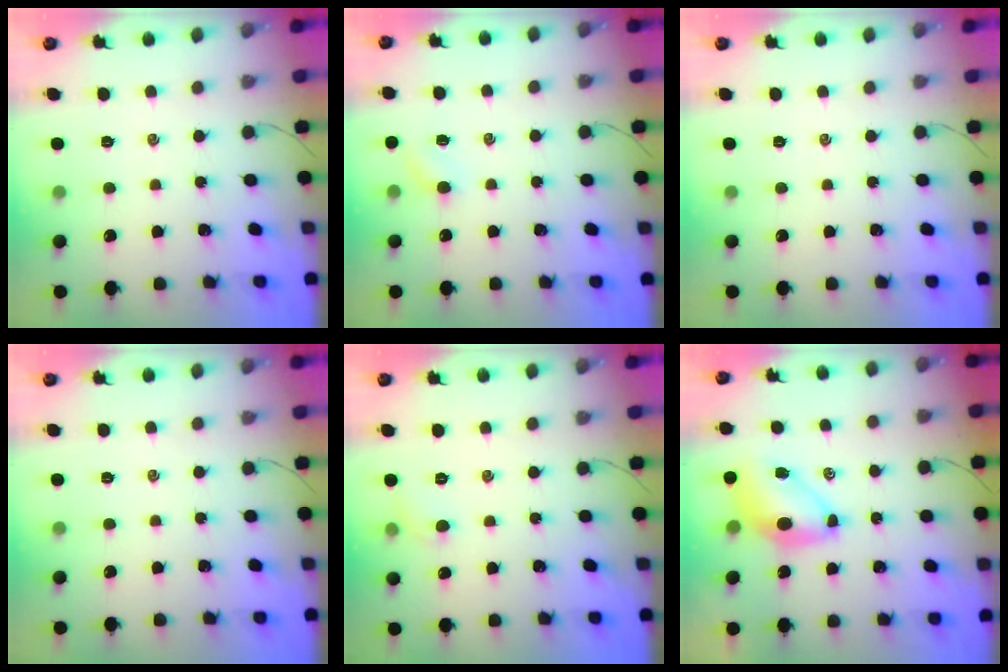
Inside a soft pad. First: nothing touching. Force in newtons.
{"total": 4.2, "press": 4.0, "slide": 1.1}
{"total": 0.0}
{"total": 0.0}
{"total": 4.0, "press": 3.8, "slide": 1.2}
{"total": 7.8, "press": 7.6, "slide": 1.8}